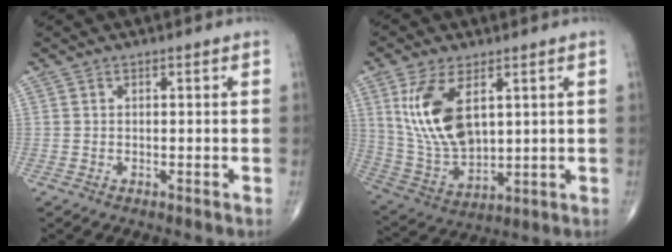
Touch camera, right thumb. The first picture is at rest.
{"total": 14.5, "force": [4.8, 7.6, 11.5], "torque": [-0.221, -0.021, 0.109]}